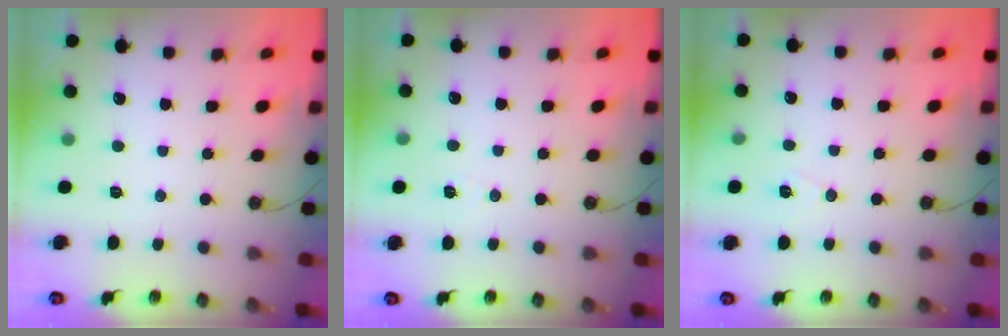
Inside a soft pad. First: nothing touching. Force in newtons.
{"total": 4.3, "press": 3.4, "slide": 2.5}
{"total": 6.4, "press": 4.5, "slide": 4.5}